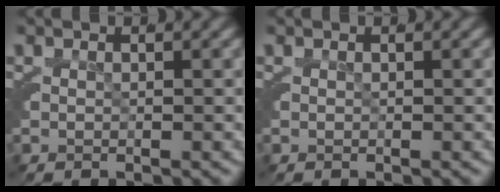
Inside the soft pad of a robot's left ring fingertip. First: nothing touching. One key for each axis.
{"total": 0.0}